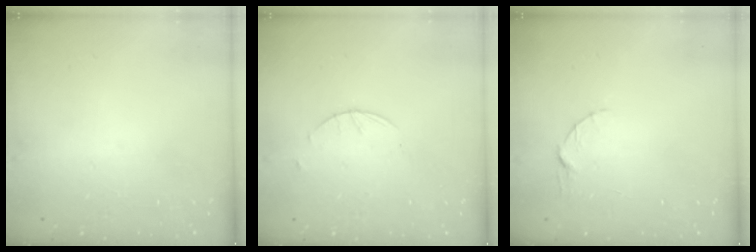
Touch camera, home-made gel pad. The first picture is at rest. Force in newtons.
{"total": 1.7, "press": 1.7, "slide": 0.3}
{"total": 3.8, "press": 3.8, "slide": 0.4}